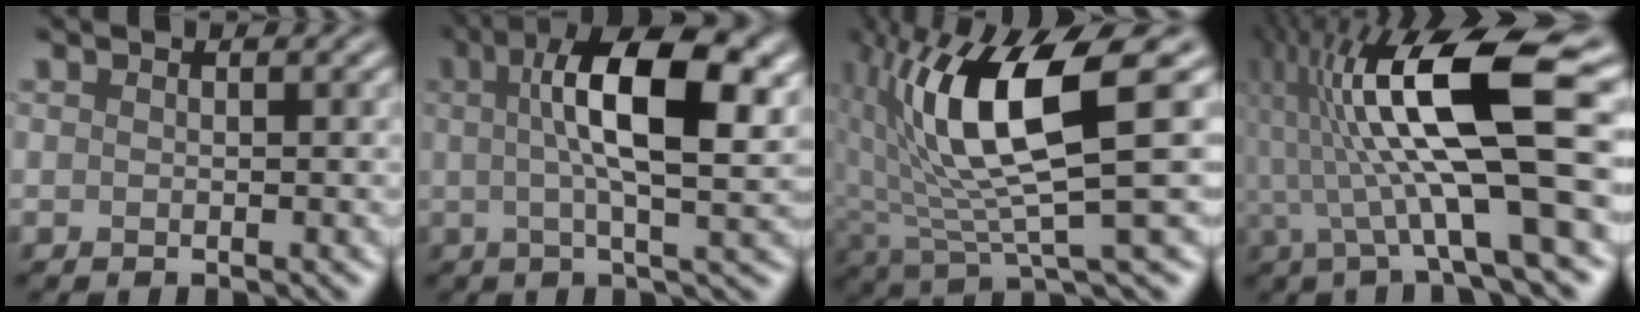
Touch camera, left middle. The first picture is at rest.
{"total": 10.6, "force": [2.1, 3.1, 9.9], "torque": [-0.150, 0.009, 0.038]}
{"total": 9.9, "force": [1.8, 2.6, 9.3], "torque": [-0.166, -0.004, 0.044]}
{"total": 12.7, "force": [0.5, 2.7, 12.4], "torque": [-0.225, 0.023, 0.012]}